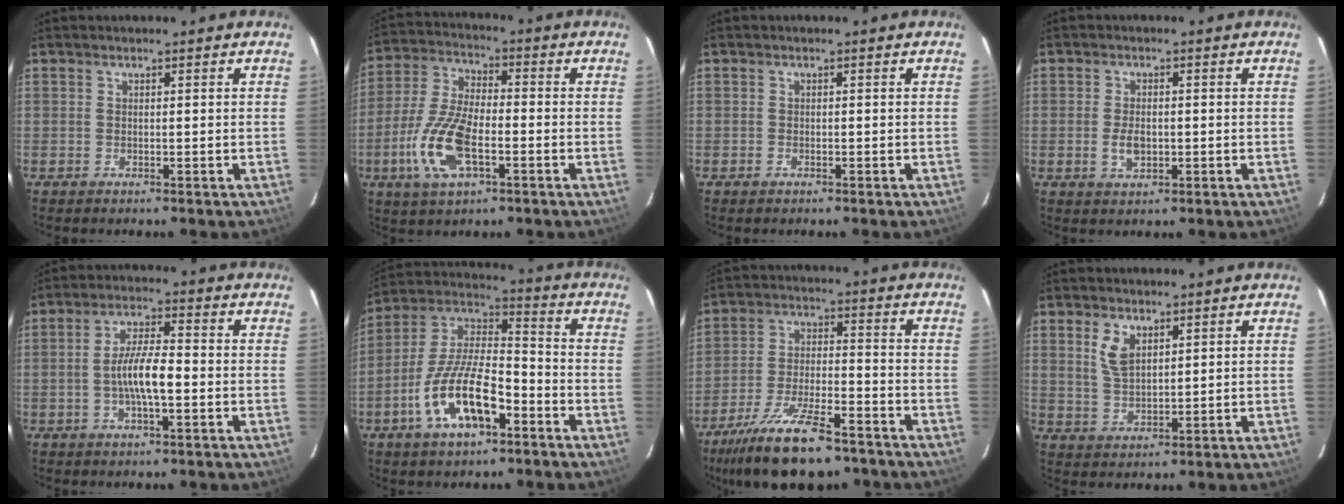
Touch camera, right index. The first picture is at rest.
{"total": 13.1, "force": [-4.5, 5.4, 11.1], "torque": [-0.243, -0.003, -0.088]}
{"total": 0.8, "force": [-0.6, 0.5, 0.2], "torque": [-0.005, 0.001, -0.011]}
{"total": 3.6, "force": [-0.7, 2.1, 2.9], "torque": [-0.057, -0.002, -0.011]}
{"total": 7.2, "force": [-1.7, 1.5, 6.8], "torque": [-0.130, 0.006, -0.030]}
{"total": 15.9, "force": [-7.4, 6.2, 12.7], "torque": [-0.257, 0.002, -0.136]}
{"total": 18.1, "force": [-13.6, 5.5, 10.5], "torque": [-0.213, -0.027, -0.228]}
{"total": 5.2, "force": [2.5, 2.7, 3.7], "torque": [-0.071, 0.003, 0.052]}